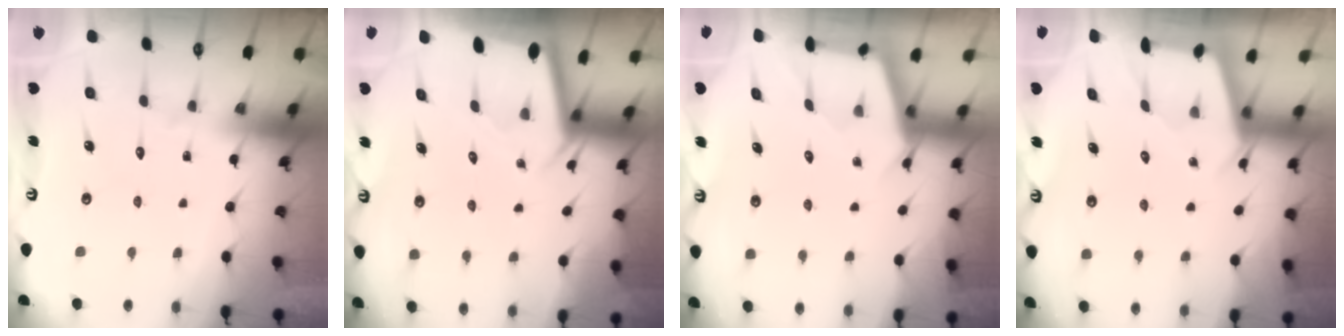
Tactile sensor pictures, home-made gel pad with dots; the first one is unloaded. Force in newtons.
{"total": 2.3, "press": 2.3, "slide": 0.1}
{"total": 2.6, "press": 2.6, "slide": 0.4}
{"total": 2.6, "press": 2.5, "slide": 0.3}